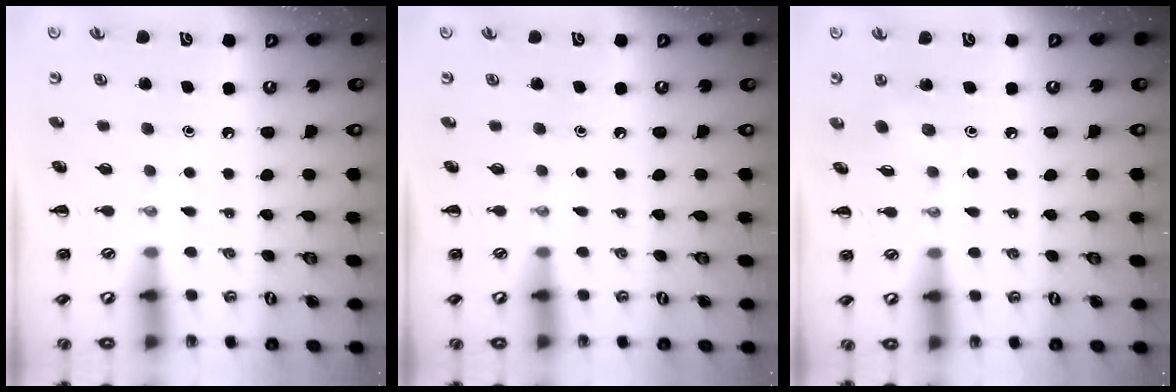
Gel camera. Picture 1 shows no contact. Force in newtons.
{"total": 0.0}
{"total": 2.4, "press": 2.2, "slide": 0.9}